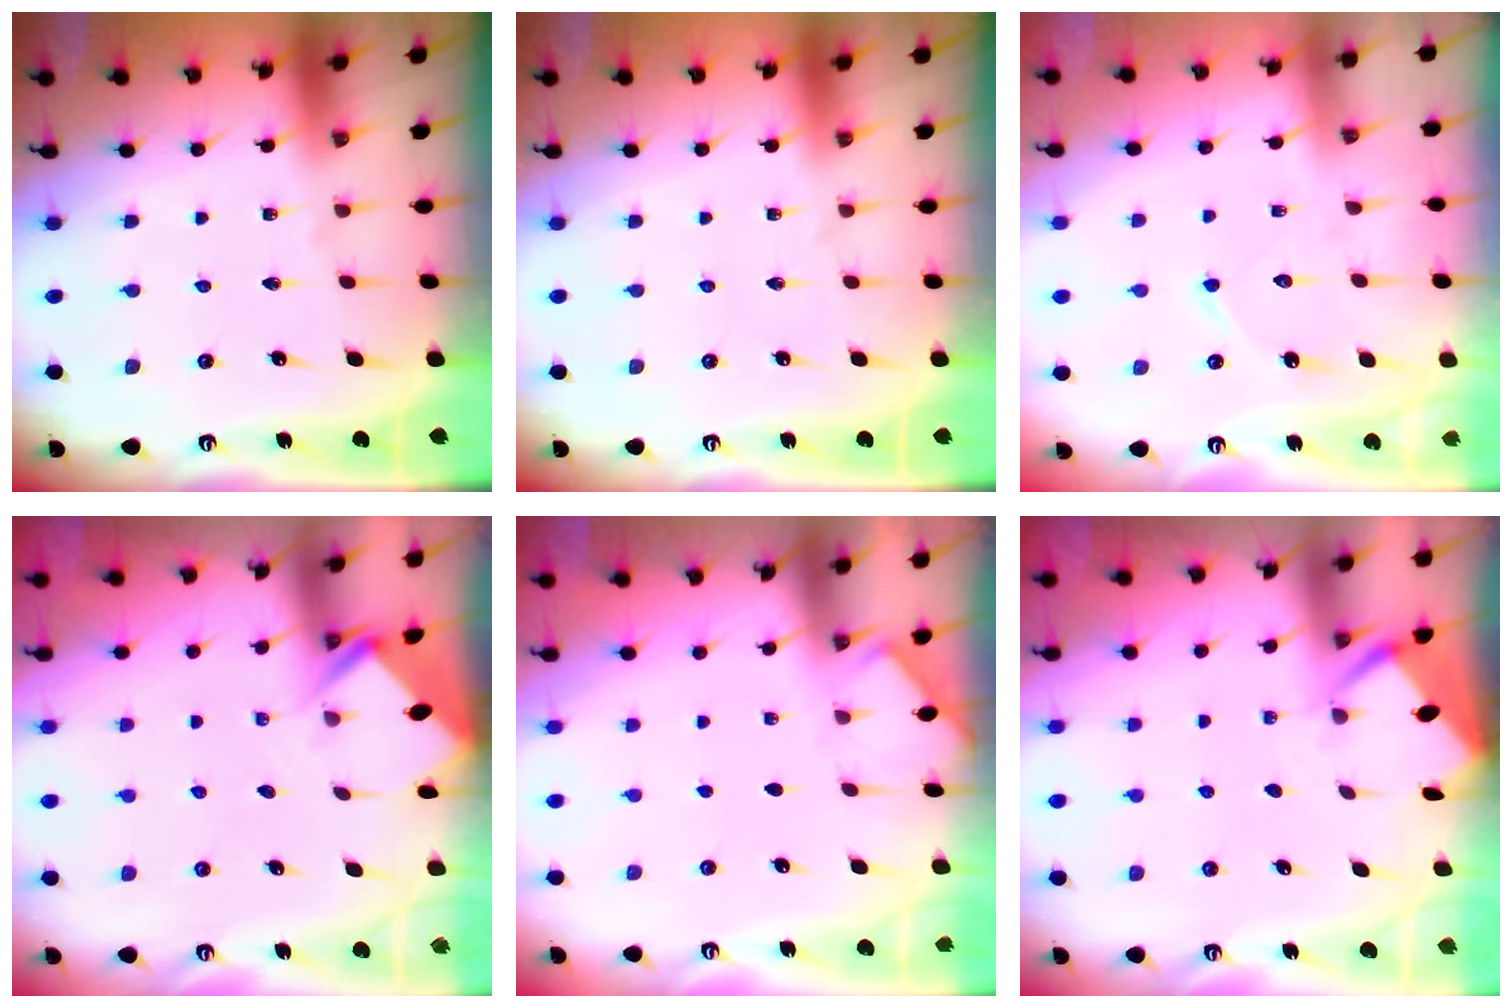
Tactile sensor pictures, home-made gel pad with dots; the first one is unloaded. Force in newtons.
{"total": 0.0}
{"total": 6.0, "press": 6.0, "slide": 0.5}
{"total": 2.7, "press": 2.7, "slide": 0.2}
{"total": 2.0, "press": 1.9, "slide": 0.3}
{"total": 2.8, "press": 2.8, "slide": 0.3}